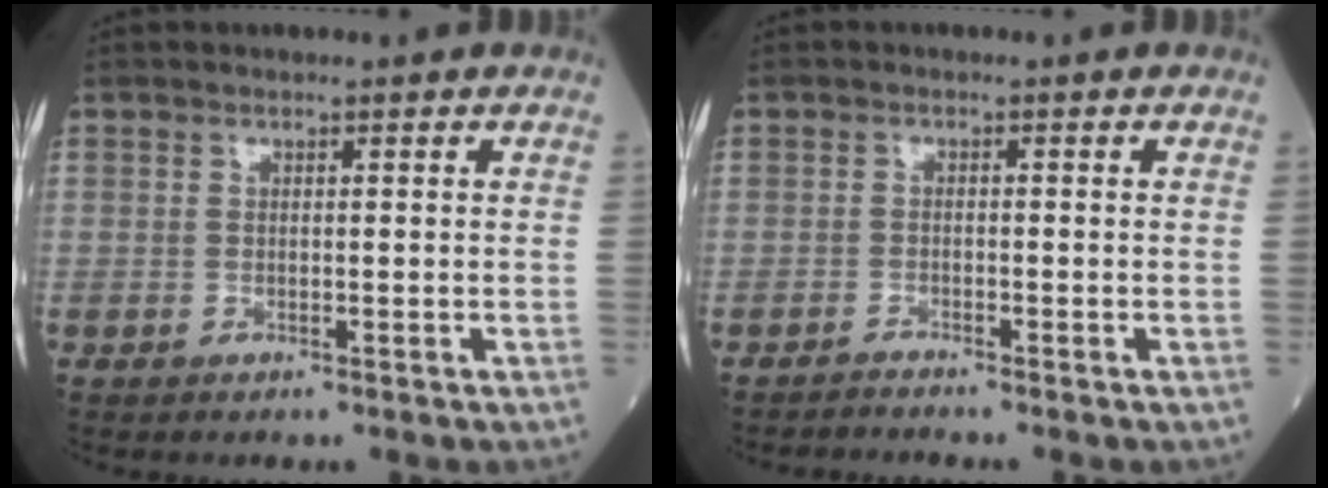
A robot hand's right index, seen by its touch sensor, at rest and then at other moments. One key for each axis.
{"total": 1.4, "fx": -1.3, "fy": -0.5, "fz": -0.2, "tx": 0.002, "ty": -0.003, "tz": -0.025}